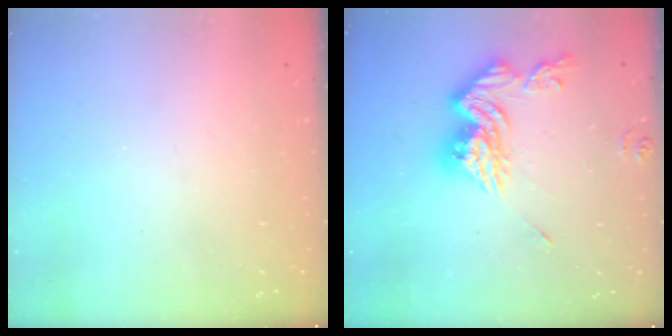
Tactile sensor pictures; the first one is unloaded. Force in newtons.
{"total": 13.7, "press": 13.6, "slide": 1.3}